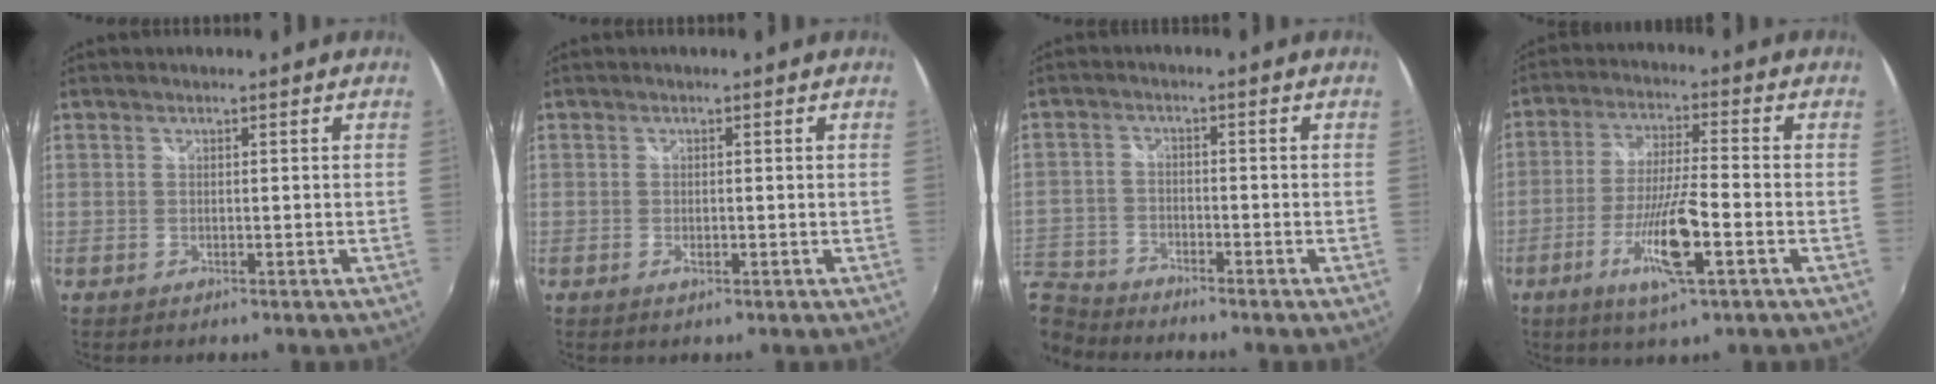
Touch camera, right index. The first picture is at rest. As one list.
[{"total": 1.1, "force": [-0.4, 0.6, 0.9], "torque": [-0.016, -0.002, -0.007]}, {"total": 8.8, "force": [-7.8, 4.0, 1.0], "torque": [-0.054, -0.001, -0.158]}, {"total": 11.1, "force": [-4.6, 0.8, 10.1], "torque": [-0.200, -0.013, -0.086]}]